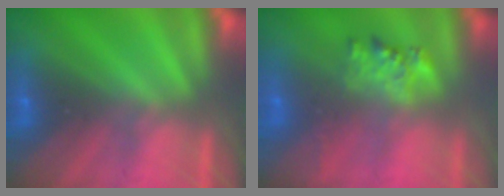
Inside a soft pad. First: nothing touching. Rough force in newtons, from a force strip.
{"total": 2.2}